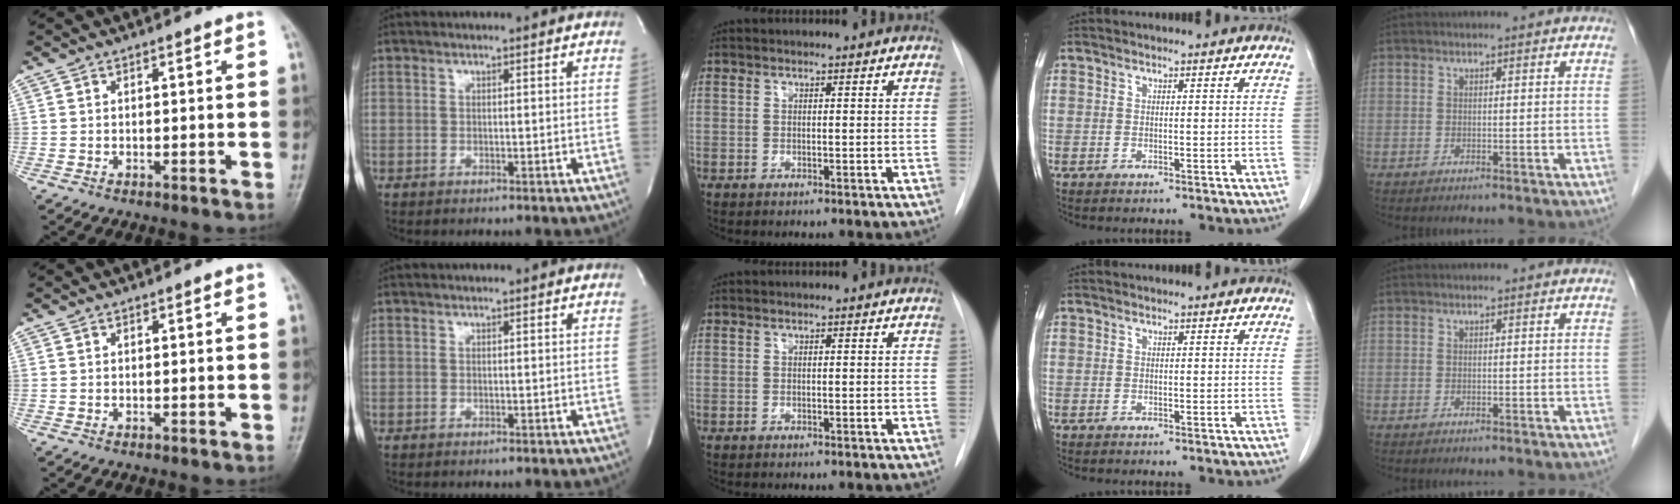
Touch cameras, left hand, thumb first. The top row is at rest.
{}